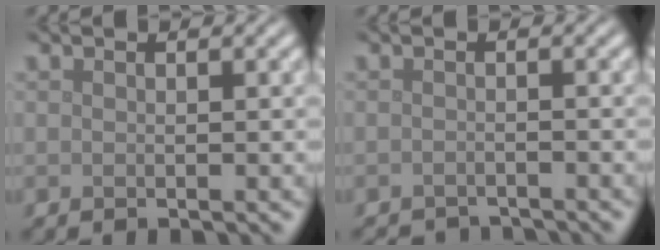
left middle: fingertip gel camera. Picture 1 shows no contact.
{"total": 3.0, "force": [-3.0, 0.3, 0.4], "torque": [-0.008, -0.005, -0.046]}